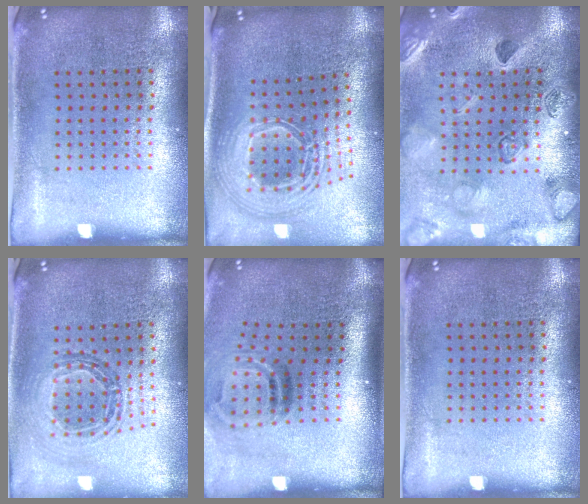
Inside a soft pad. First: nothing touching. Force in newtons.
{"total": 2.6, "press": 1.8, "slide": 1.8}
{"total": 2.3, "press": 2.3, "slide": 0.2}
{"total": 0.9, "press": 0.9, "slide": 0.0}
{"total": 2.0, "press": 1.3, "slide": 1.6}
{"total": 0.0}